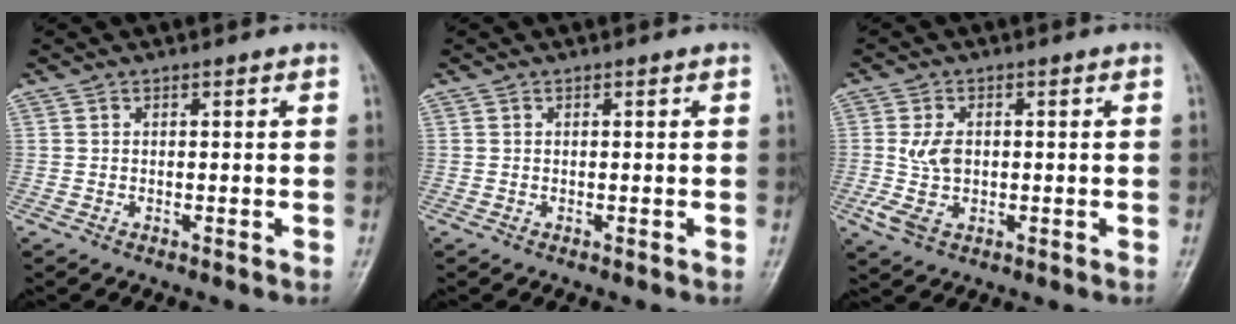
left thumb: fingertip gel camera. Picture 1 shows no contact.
{"total": 0.0}
{"total": 5.6, "force": [-0.2, 3.6, 4.3], "torque": [-0.088, 0.002, -0.001]}